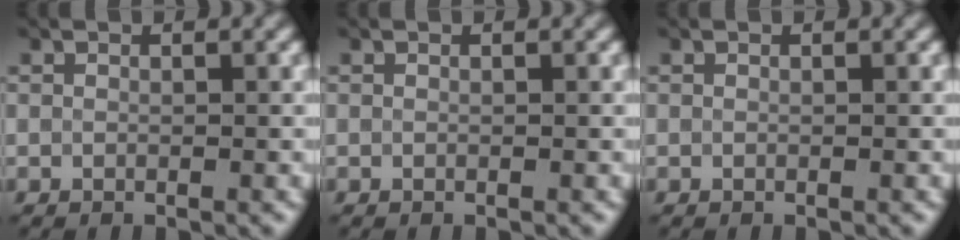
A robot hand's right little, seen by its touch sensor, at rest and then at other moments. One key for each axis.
{"total": 0.0}
{"total": 0.0}